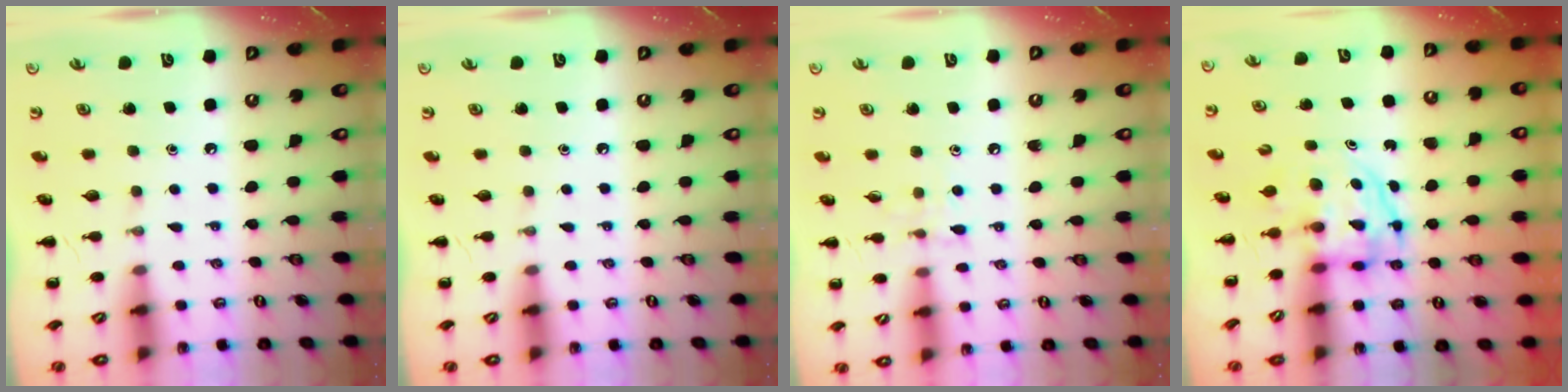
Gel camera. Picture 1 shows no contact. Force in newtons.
{"total": 0.0}
{"total": 5.7, "press": 5.4, "slide": 1.9}
{"total": 3.8, "press": 3.8, "slide": 0.3}